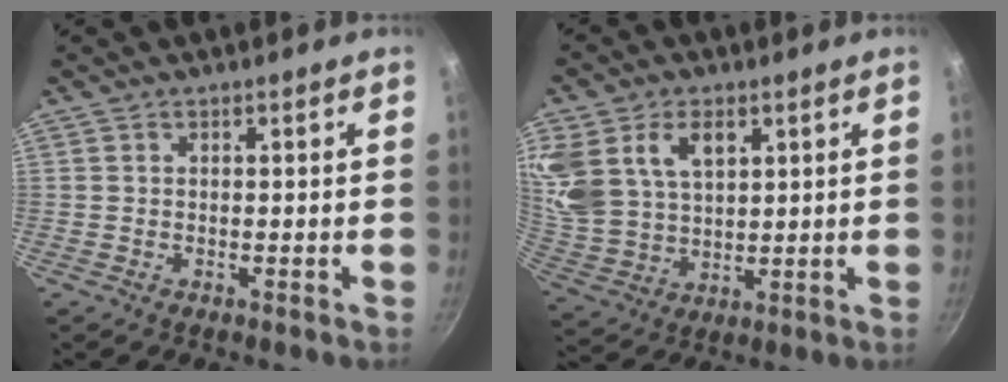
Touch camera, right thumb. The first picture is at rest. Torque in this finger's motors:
{"motor_torque": [1.67, 1.64, 1.47, 0.52, 0.18]}